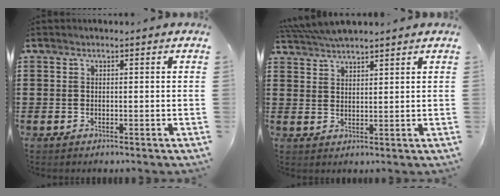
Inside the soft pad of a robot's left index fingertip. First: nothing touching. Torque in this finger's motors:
{"motor_torque": [0.01, -0.11, 0.79, 0.21]}